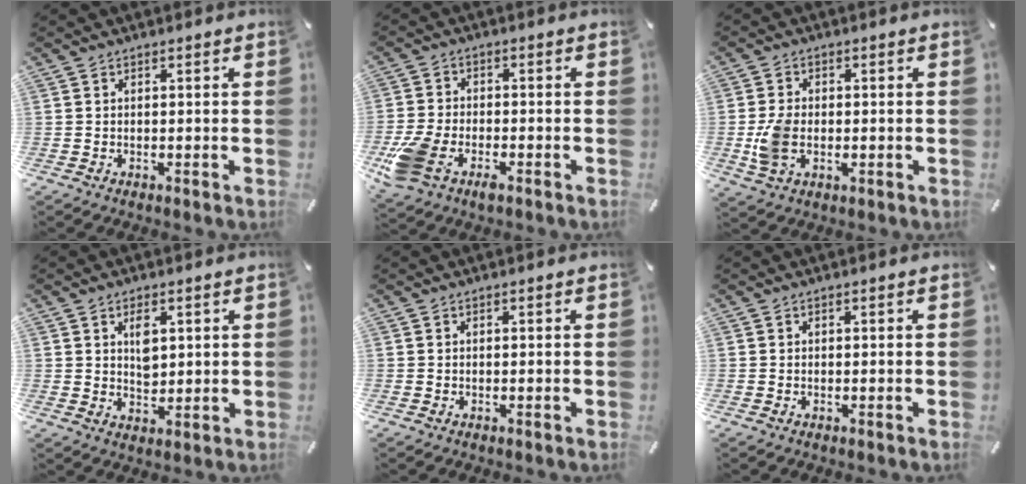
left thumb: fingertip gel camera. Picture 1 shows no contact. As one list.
[{"total": 8.4, "force": [-4.6, 4.7, 5.3], "torque": [-0.132, 0.006, -0.088]}, {"total": 6.3, "force": [-1.0, 4.2, 4.5], "torque": [-0.105, -0.003, -0.018]}, {"total": 4.6, "force": [1.7, 2.8, 3.2], "torque": [-0.047, -0.005, 0.023]}, {"total": 0.0}, {"total": 0.0}]